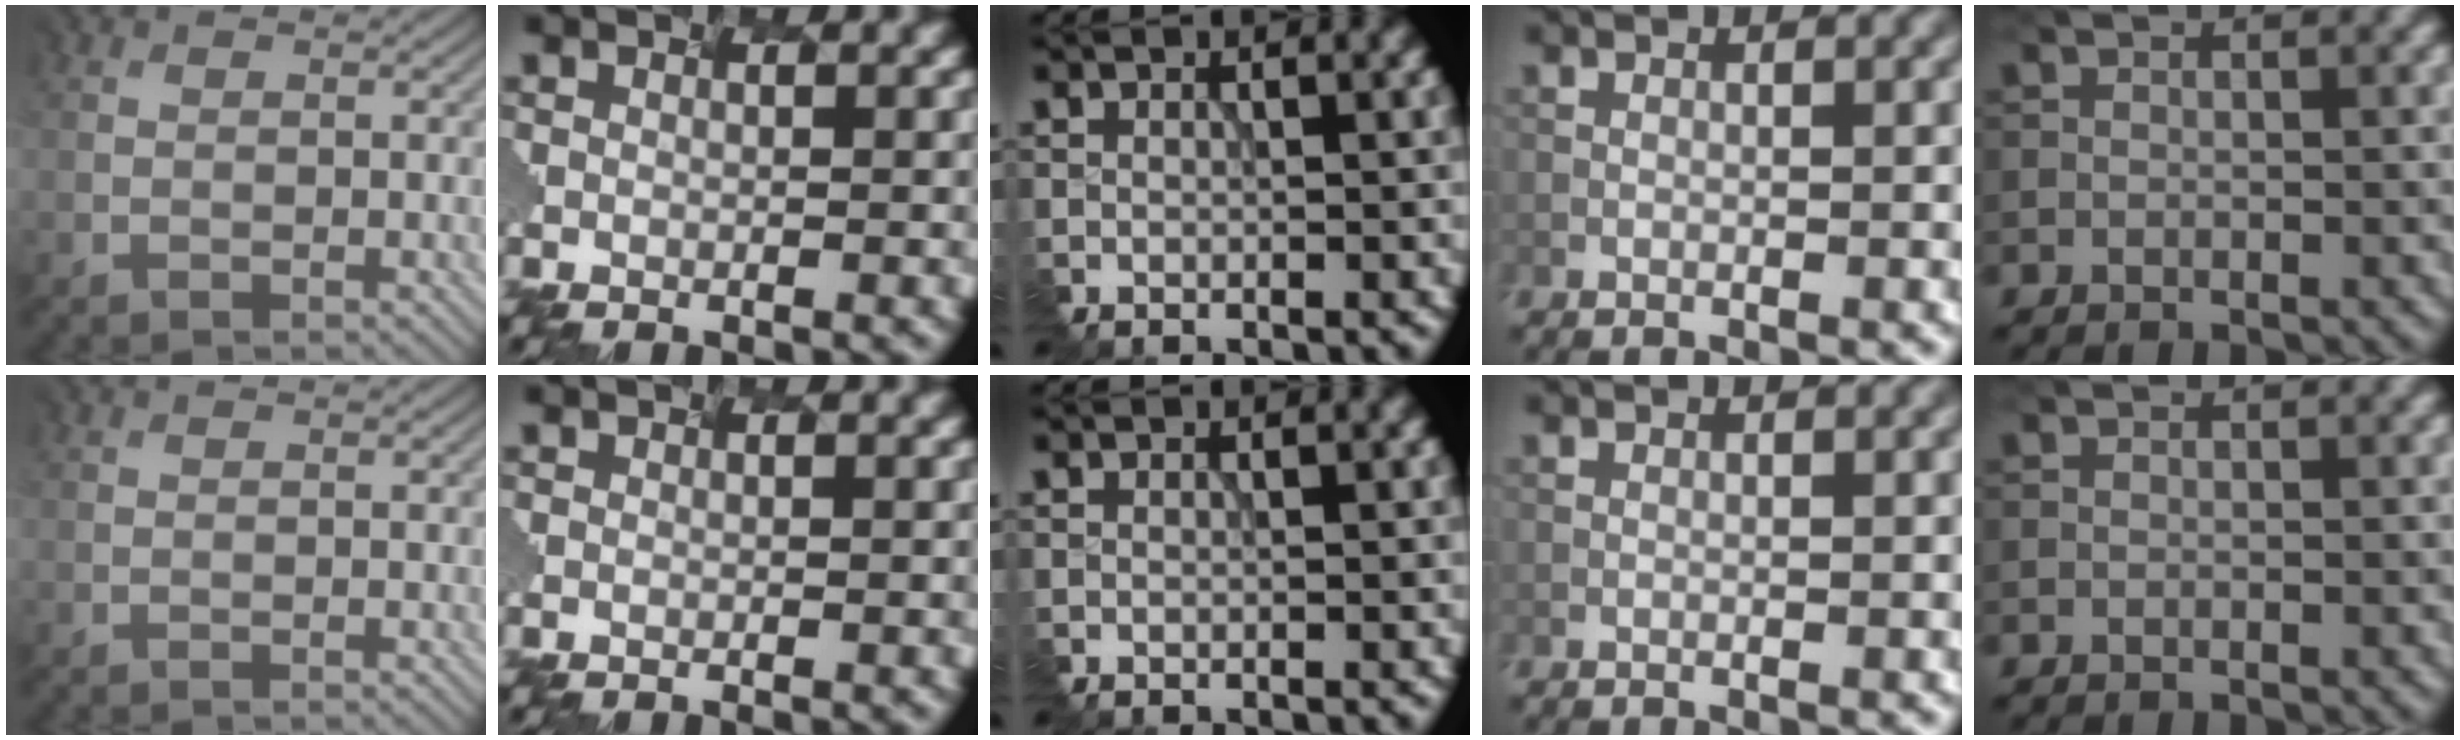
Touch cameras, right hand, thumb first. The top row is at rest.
{"index": {"total": 0.9, "force": [0.0, 0.4, 0.8], "torque": [0.003, 0.003, -0.003]}}